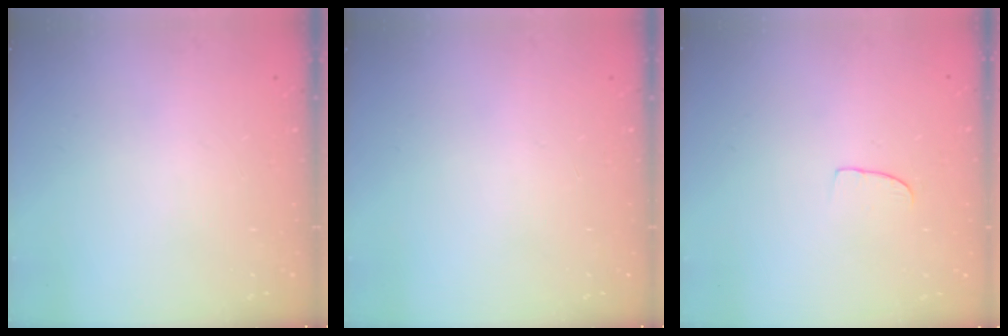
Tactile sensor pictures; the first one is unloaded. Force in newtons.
{"total": 0.0}
{"total": 5.2, "press": 5.2, "slide": 0.3}